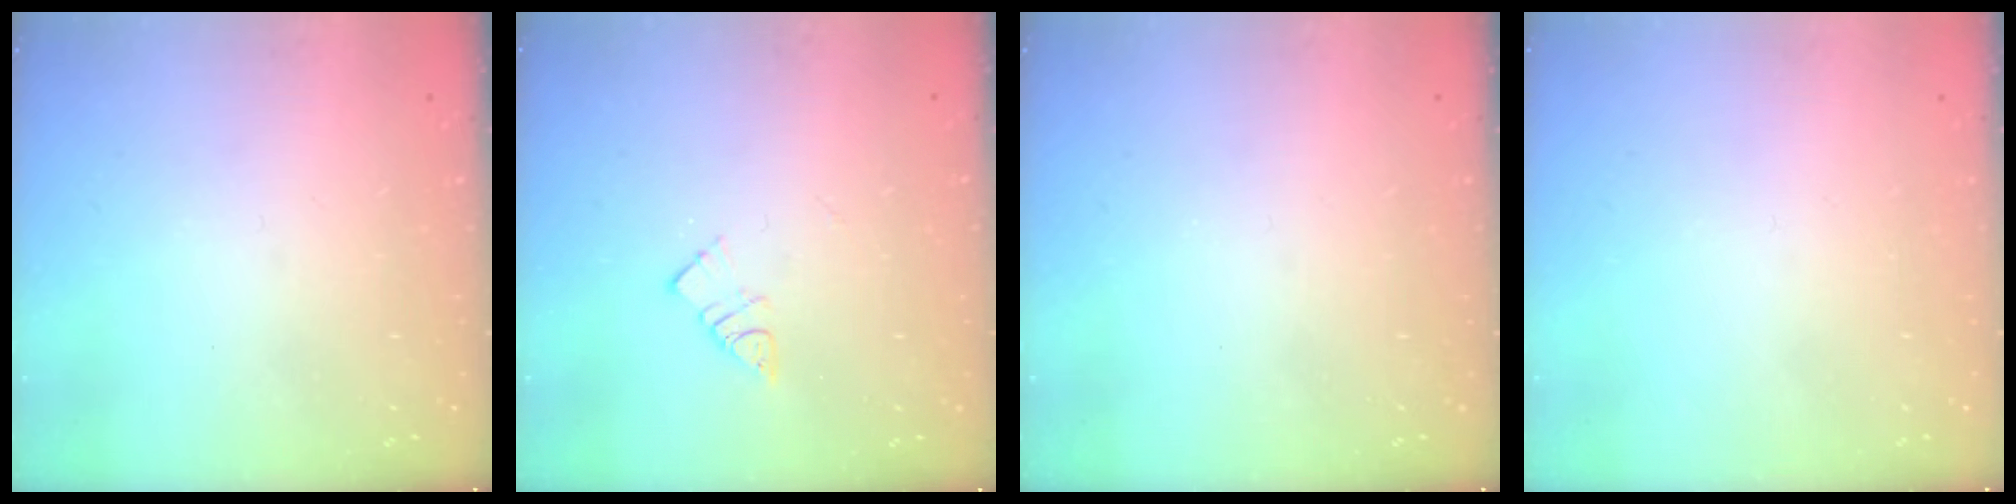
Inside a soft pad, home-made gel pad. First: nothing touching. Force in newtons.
{"total": 5.6, "press": 5.6, "slide": 0.2}
{"total": 0.0}
{"total": 1.7, "press": 1.7, "slide": 0.1}